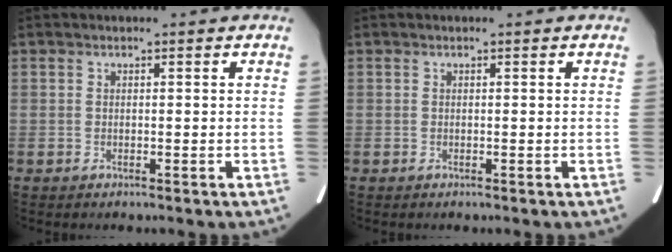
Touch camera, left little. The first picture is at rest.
{"total": 0.0}